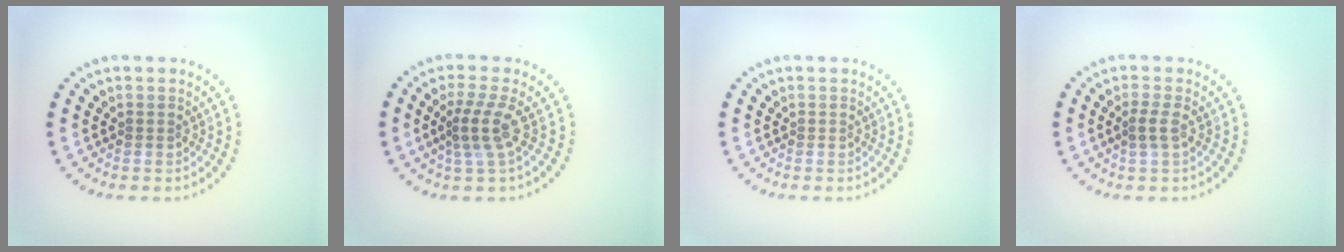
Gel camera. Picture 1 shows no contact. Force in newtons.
{"total": 2.9, "press": 2.2, "slide": 1.9}
{"total": 0.0}
{"total": 1.4, "press": 1.3, "slide": 0.5}